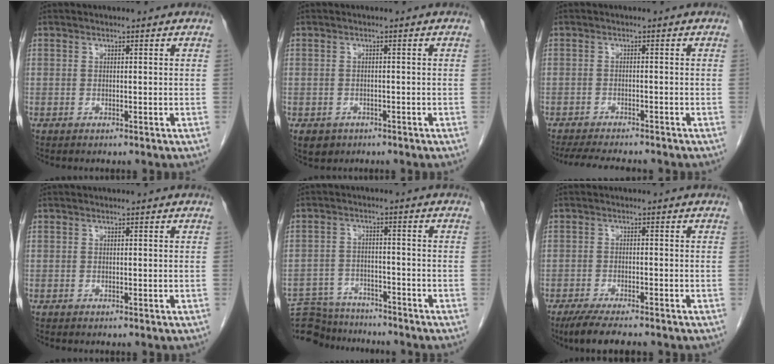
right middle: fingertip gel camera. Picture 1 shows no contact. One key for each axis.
{"total": 3.0, "fx": -1.8, "fy": 2.2, "fz": 0.7, "tx": -0.010, "ty": 0.001, "tz": -0.023}
{"total": 9.4, "fx": -8.3, "fy": 1.6, "fz": 4.0, "tx": -0.060, "ty": -0.013, "tz": -0.120}
{"total": 0.0}
{"total": 11.9, "fx": -11.2, "fy": 3.4, "fz": 2.0, "tx": -0.044, "ty": 0.010, "tz": -0.170}
{"total": 6.9, "fx": -5.6, "fy": 1.1, "fz": 3.8, "tx": -0.062, "ty": -0.015, "tz": -0.091}